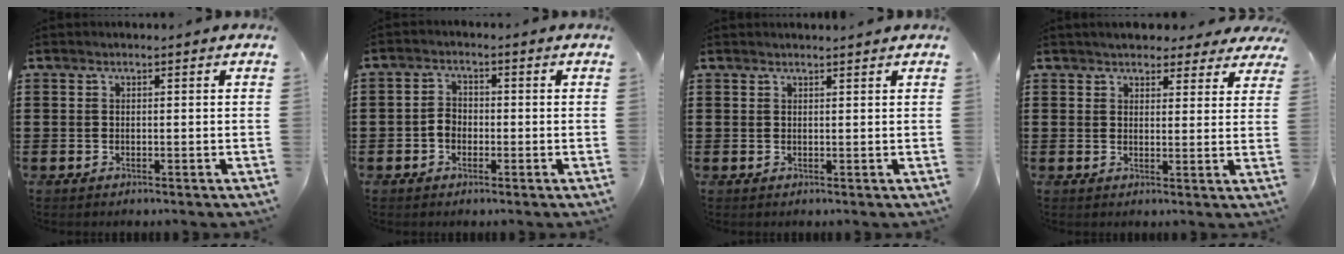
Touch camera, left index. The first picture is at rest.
{"total": 2.6, "force": [-0.9, 2.1, 1.4], "torque": [-0.037, 0.002, -0.021]}
{"total": 1.0, "force": [1.0, -0.2, 0.2], "torque": [-0.005, -0.004, 0.020]}
{"total": 3.6, "force": [3.4, 1.0, 0.4], "torque": [-0.013, -0.006, 0.062]}